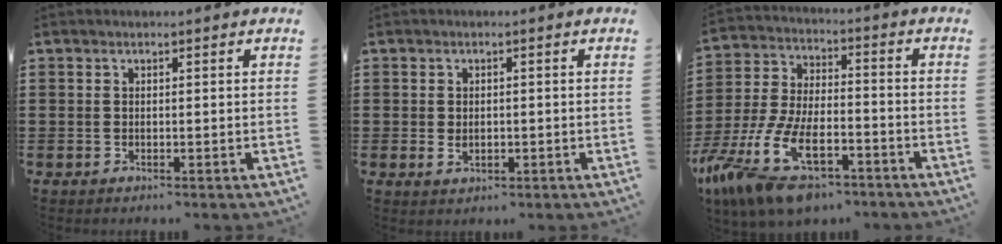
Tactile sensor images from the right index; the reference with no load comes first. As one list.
[{"total": 1.3, "force": [-0.1, 0.8, 1.0], "torque": [-0.021, 0.004, -0.001]}, {"total": 14.1, "force": [-8.8, 5.7, 9.4], "torque": [-0.210, 0.021, -0.161]}]